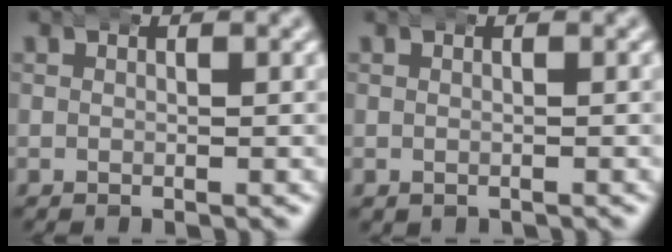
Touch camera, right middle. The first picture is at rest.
{"total": 0.7, "force": [-0.4, 0.5, 0.1], "torque": [-0.007, -0.006, -0.001]}